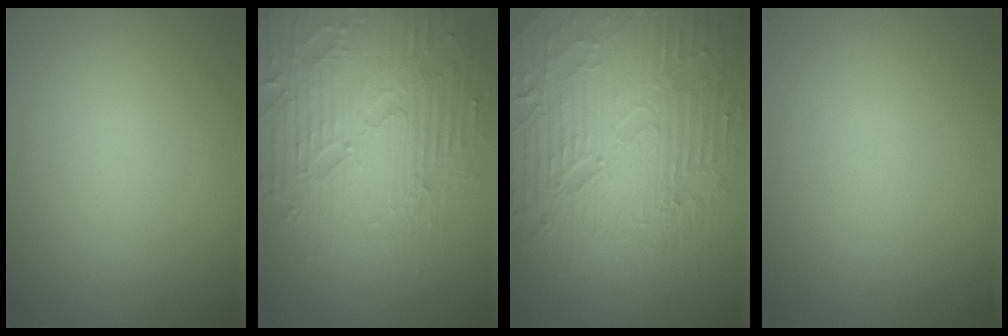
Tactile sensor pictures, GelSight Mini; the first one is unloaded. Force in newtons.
{"total": 7.5, "press": 5.9, "slide": 4.6}
{"total": 10.0, "press": 6.5, "slide": 7.6}
{"total": 0.0}